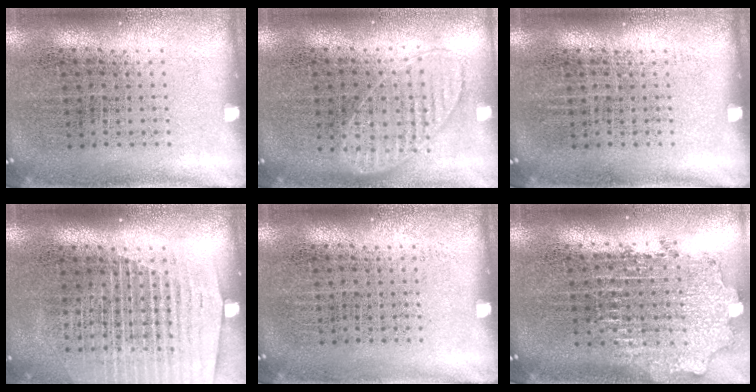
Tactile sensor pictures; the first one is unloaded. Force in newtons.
{"total": 0.9, "press": 0.9, "slide": 0.2}
{"total": 0.0}
{"total": 1.5, "press": 1.4, "slide": 0.5}
{"total": 0.0}
{"total": 1.9, "press": 1.5, "slide": 1.2}